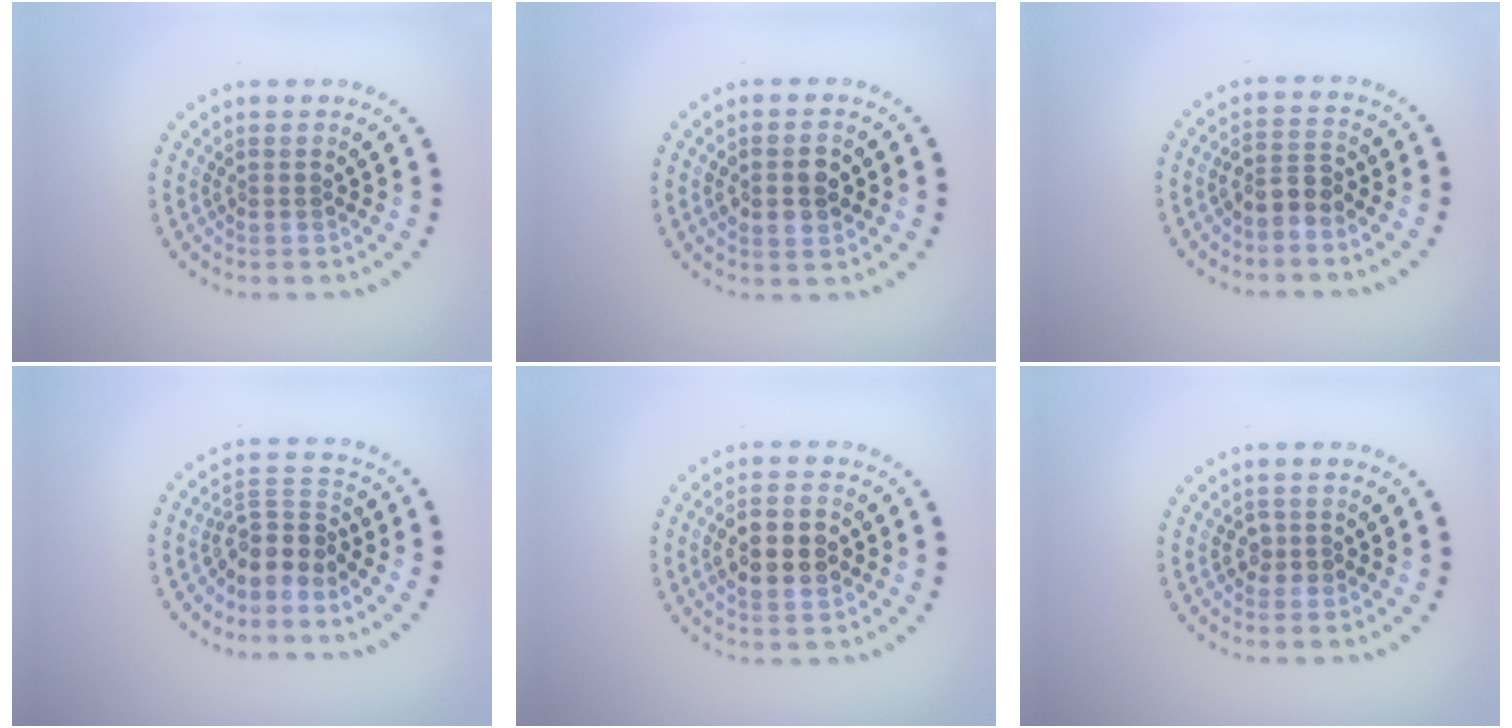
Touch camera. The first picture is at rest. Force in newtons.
{"total": 3.8, "press": 3.8, "slide": 0.2}
{"total": 2.5, "press": 2.2, "slide": 1.1}
{"total": 3.4, "press": 2.5, "slide": 2.3}
{"total": 4.3, "press": 4.3, "slide": 0.3}
{"total": 1.3, "press": 1.2, "slide": 0.3}